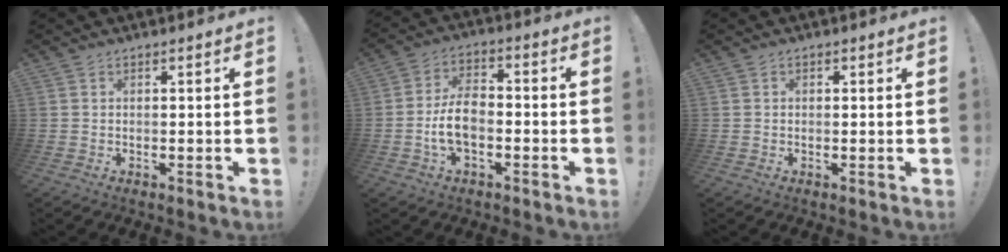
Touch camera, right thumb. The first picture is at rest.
{"total": 9.3, "force": [-2.4, 5.5, 7.2], "torque": [-0.133, 0.008, -0.041]}
{"total": 0.5, "force": [-0.1, 0.5, 0.2], "torque": [-0.002, 0.002, -0.003]}